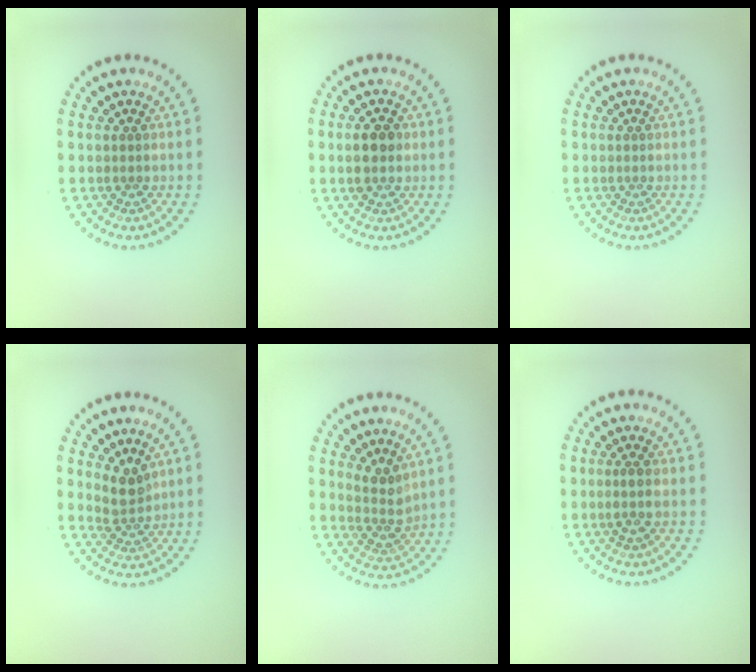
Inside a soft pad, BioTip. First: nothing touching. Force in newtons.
{"total": 2.5, "press": 2.5, "slide": 0.2}
{"total": 0.0}
{"total": 2.5, "press": 1.9, "slide": 1.5}
{"total": 2.5, "press": 2.0, "slide": 1.6}
{"total": 1.4, "press": 1.2, "slide": 0.8}